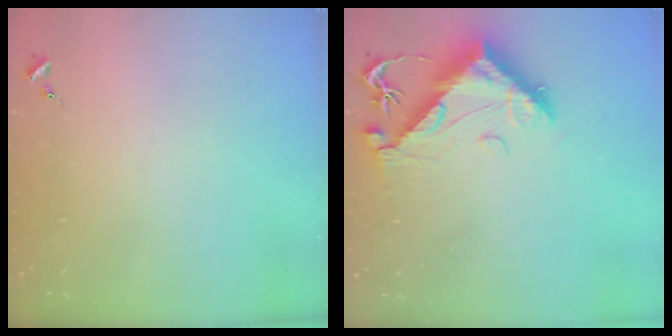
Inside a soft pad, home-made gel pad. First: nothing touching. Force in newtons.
{"total": 12.3, "press": 12.2, "slide": 1.5}